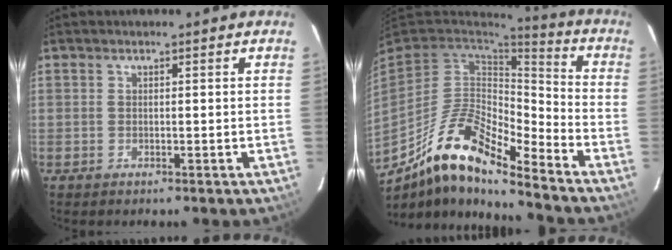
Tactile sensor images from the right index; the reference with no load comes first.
{"total": 15.7, "force": [-10.9, 3.9, 10.7], "torque": [-0.201, -0.010, -0.214]}